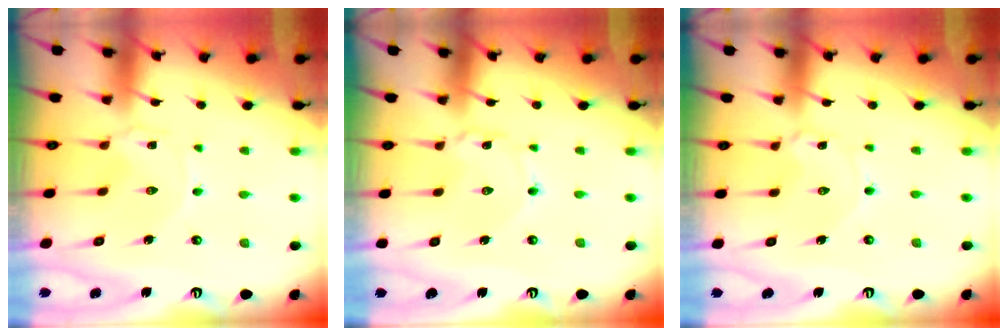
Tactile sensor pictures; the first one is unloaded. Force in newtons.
{"total": 1.9, "press": 1.9, "slide": 0.2}
{"total": 1.6, "press": 1.5, "slide": 0.1}